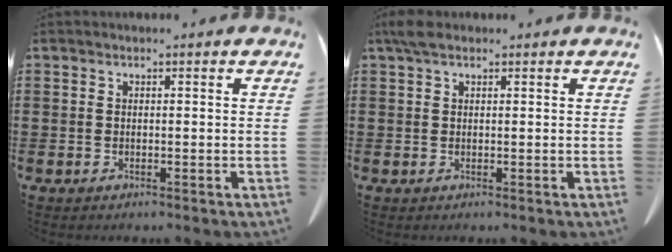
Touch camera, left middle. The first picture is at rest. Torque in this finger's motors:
{"motor_torque": [0.99, 0.60, 0.17, 0.07]}